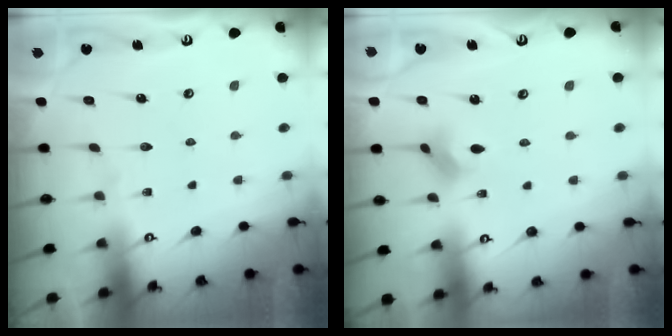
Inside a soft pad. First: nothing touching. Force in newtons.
{"total": 2.6, "press": 2.5, "slide": 0.6}